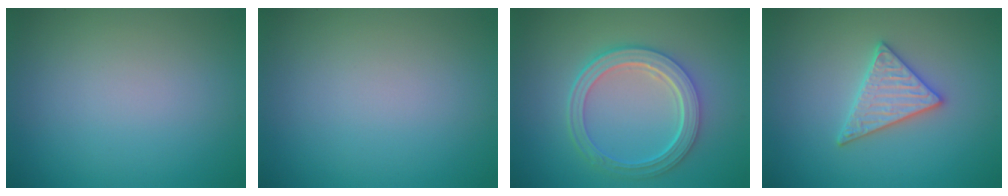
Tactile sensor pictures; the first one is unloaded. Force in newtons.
{"total": 0.0}
{"total": 5.3, "press": 3.9, "slide": 3.6}
{"total": 2.9, "press": 2.8, "slide": 0.5}